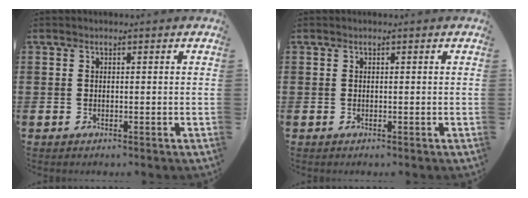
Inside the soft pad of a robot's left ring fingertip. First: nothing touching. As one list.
[{"total": 0.0}]